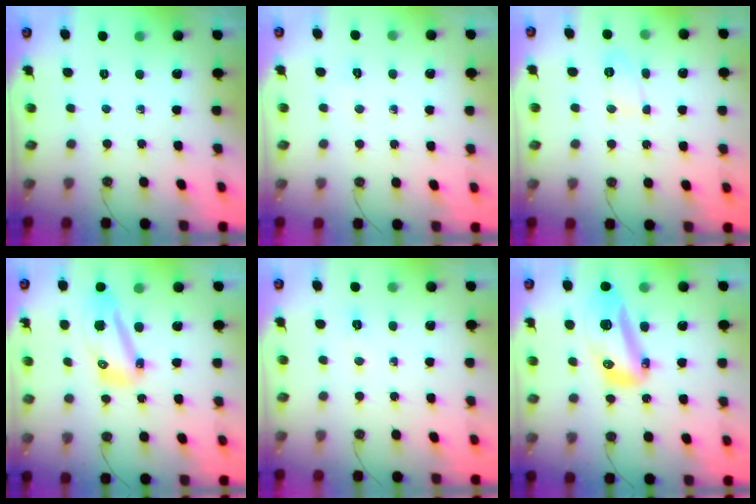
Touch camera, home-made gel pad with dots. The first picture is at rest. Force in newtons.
{"total": 2.9, "press": 2.6, "slide": 1.4}
{"total": 5.8, "press": 5.8, "slide": 0.5}
{"total": 11.2, "press": 11.1, "slide": 1.2}
{"total": 3.9, "press": 3.9, "slide": 0.5}
{"total": 15.6, "press": 15.4, "slide": 2.1}